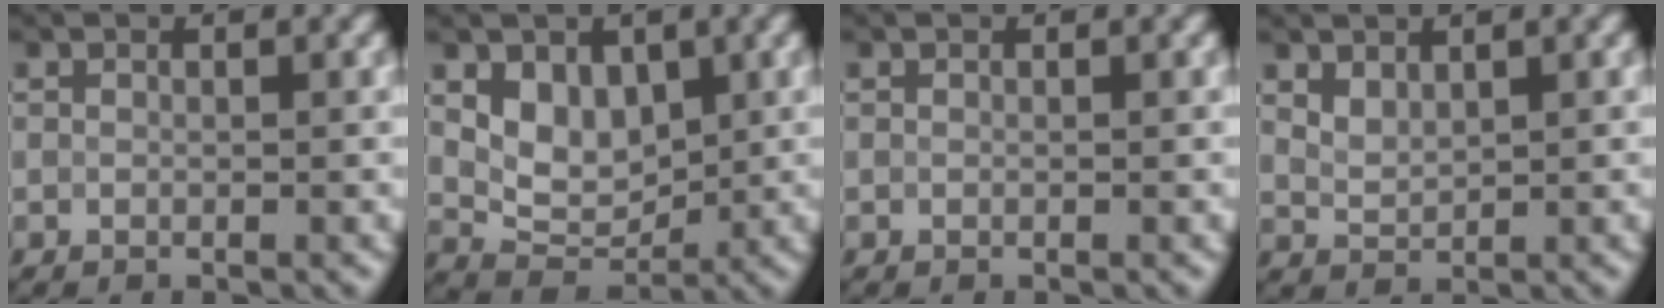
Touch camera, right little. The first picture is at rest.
{"total": 3.8, "force": [1.4, 2.6, 2.4], "torque": [-0.048, -0.009, 0.024]}
{"total": 0.0}
{"total": 1.6, "force": [1.2, 0.8, 0.8], "torque": [-0.020, 0.002, 0.029]}